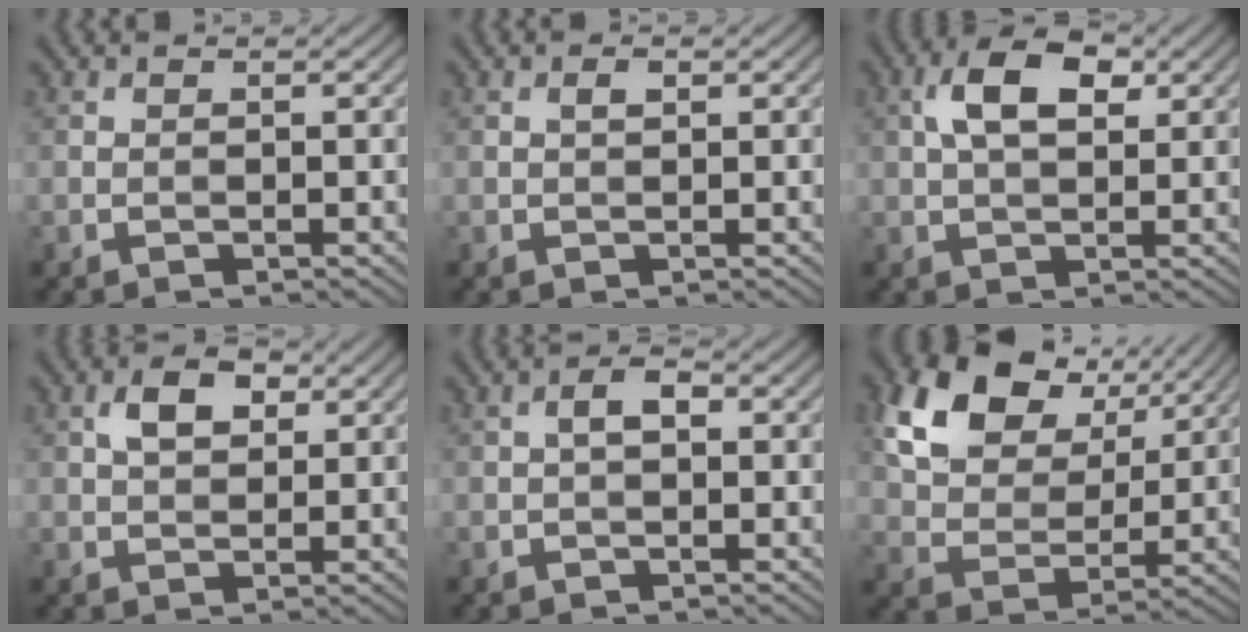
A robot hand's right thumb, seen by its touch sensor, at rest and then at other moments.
{"total": 1.0, "force": [0.3, 0.4, 0.8], "torque": [-0.014, 0.000, 0.006]}
{"total": 6.4, "force": [1.9, 3.4, 5.0], "torque": [-0.099, 0.009, 0.028]}
{"total": 4.1, "force": [1.5, 2.5, 2.9], "torque": [-0.057, 0.007, 0.024]}
{"total": 2.2, "force": [0.1, 1.2, 1.8], "torque": [-0.031, 0.010, -0.004]}
{"total": 14.4, "force": [7.2, 9.4, 8.2], "torque": [-0.192, 0.024, 0.124]}